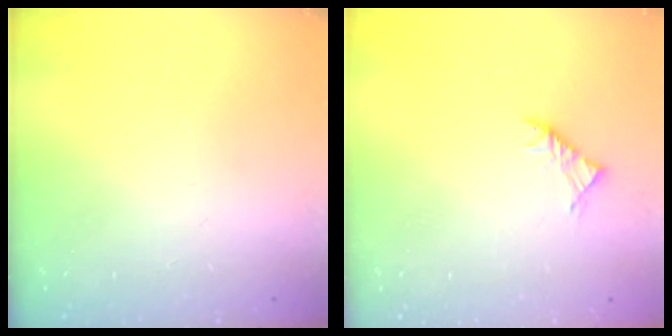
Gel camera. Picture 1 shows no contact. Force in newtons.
{"total": 2.9, "press": 2.8, "slide": 0.8}